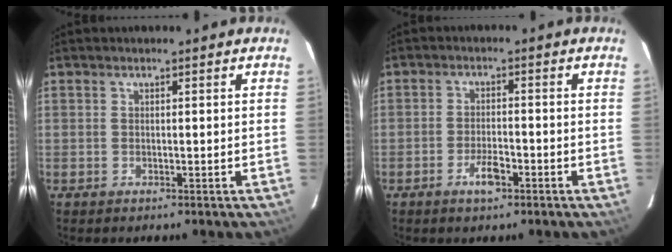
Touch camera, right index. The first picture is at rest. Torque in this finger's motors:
{"motor_torque": [0.49, -0.35, 0.22, 0.03]}